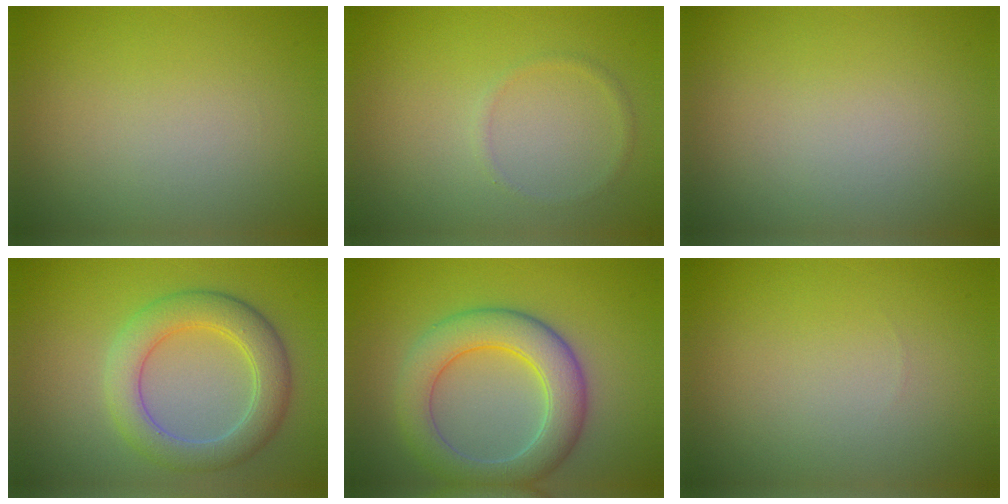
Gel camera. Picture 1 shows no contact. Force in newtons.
{"total": 0.8, "press": 0.8, "slide": 0.1}
{"total": 0.0}
{"total": 5.1, "press": 5.0, "slide": 0.4}
{"total": 6.3, "press": 6.3, "slide": 0.2}
{"total": 0.0}